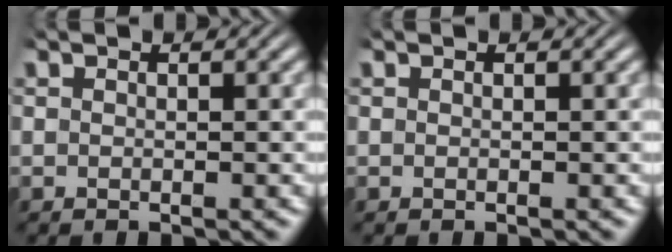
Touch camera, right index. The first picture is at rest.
{"total": 0.0}